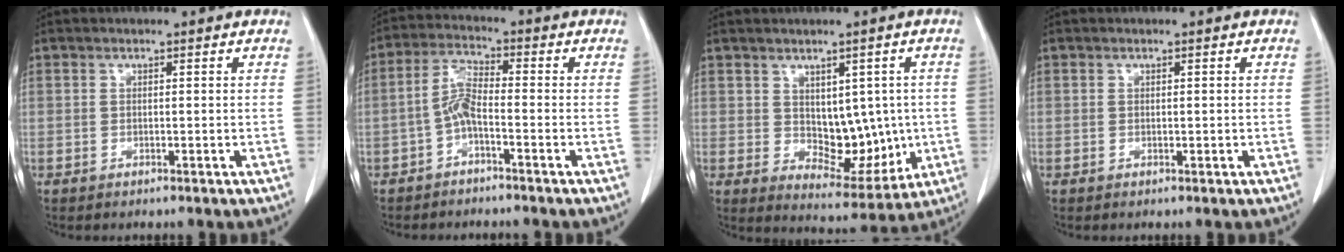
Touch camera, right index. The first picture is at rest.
{"total": 4.5, "force": [-1.7, 0.9, 4.0], "torque": [-0.083, 0.013, -0.035]}
{"total": 8.9, "force": [0.4, 5.3, 7.2], "torque": [-0.083, 0.004, 0.032]}
{"total": 0.0}